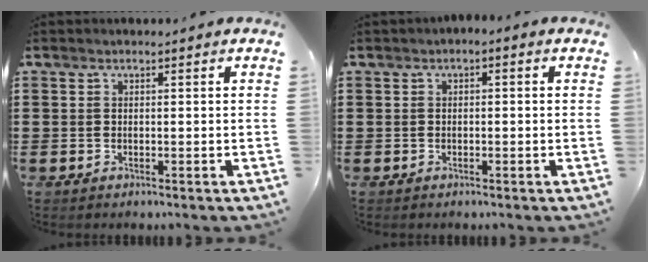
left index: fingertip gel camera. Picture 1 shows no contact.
{"total": 0.8, "force": [-0.6, 0.3, 0.4], "torque": [-0.010, 0.000, -0.014]}